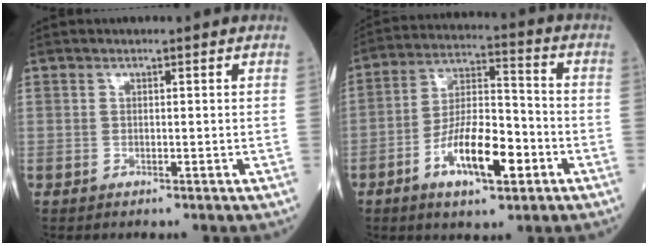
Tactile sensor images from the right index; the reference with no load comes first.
{"total": 12.0, "force": [-5.0, 3.8, 10.3], "torque": [-0.190, 0.007, -0.086]}